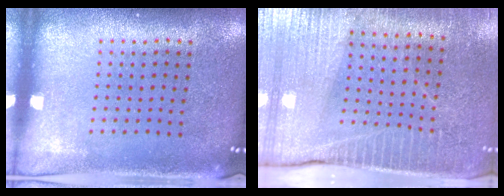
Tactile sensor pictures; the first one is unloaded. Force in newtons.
{"total": 3.6, "press": 3.5, "slide": 0.6}